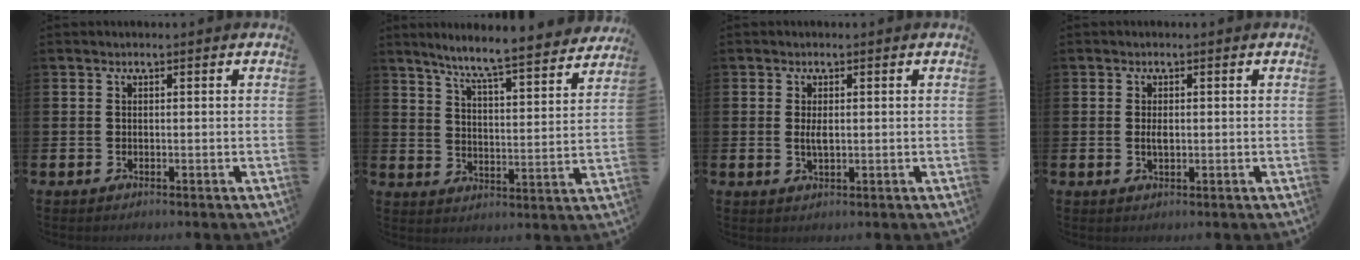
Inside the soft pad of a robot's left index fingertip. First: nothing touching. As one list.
[{"total": 7.4, "force": [6.8, -0.1, 2.7], "torque": [-0.075, -0.054, 0.114]}, {"total": 1.9, "force": [0.2, 0.7, 1.7], "torque": [-0.024, -0.003, 0.001]}, {"total": 1.5, "force": [0.1, 0.7, 1.3], "torque": [-0.024, 0.003, -0.001]}]